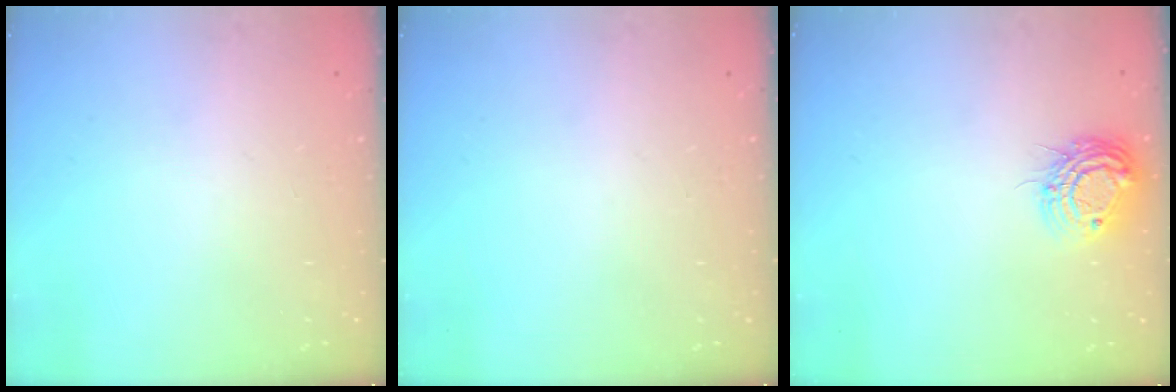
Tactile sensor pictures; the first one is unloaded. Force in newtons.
{"total": 0.0}
{"total": 11.0, "press": 11.0, "slide": 1.0}